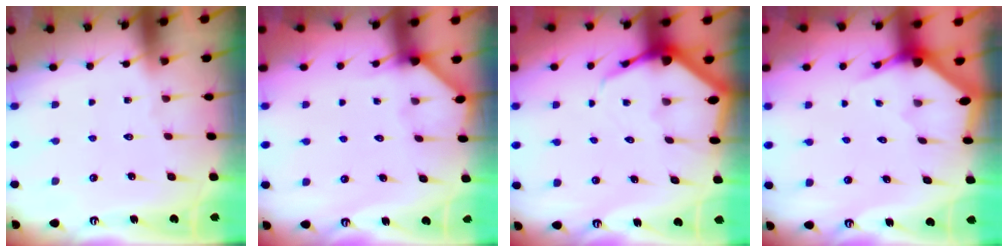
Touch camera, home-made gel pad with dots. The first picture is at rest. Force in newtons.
{"total": 2.6, "press": 2.6, "slide": 0.2}
{"total": 6.0, "press": 5.9, "slide": 0.8}
{"total": 2.9, "press": 2.9, "slide": 0.2}